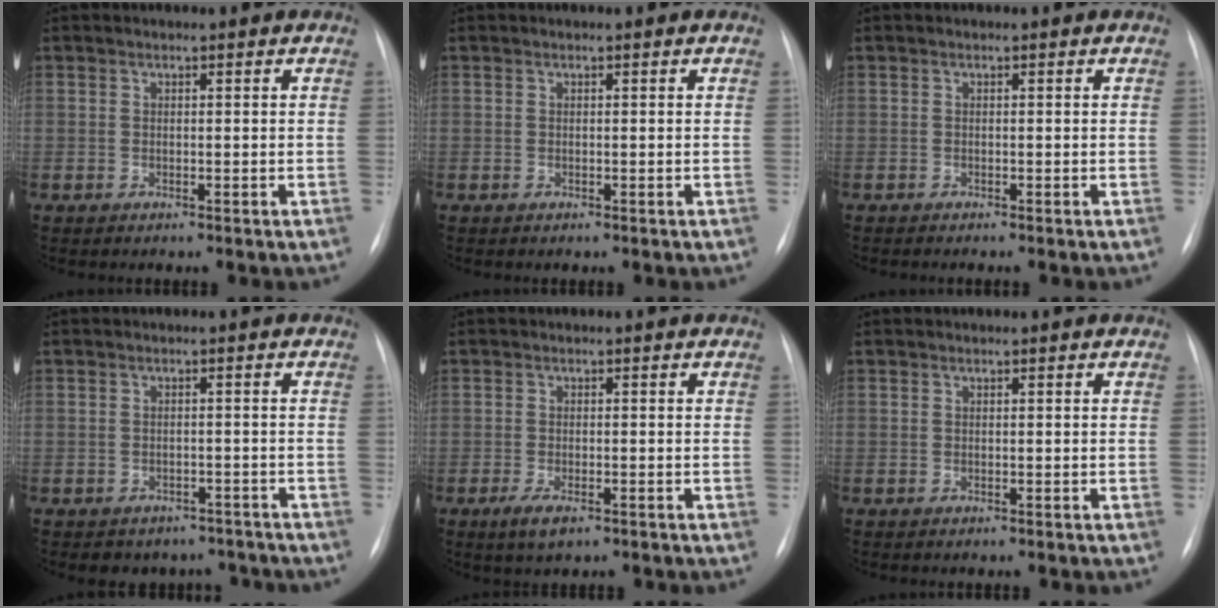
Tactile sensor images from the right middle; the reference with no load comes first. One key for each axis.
{"total": 0.0}
{"total": 0.5, "fx": -0.4, "fy": -0.1, "fz": 0.2, "tx": 0.001, "ty": -0.001, "tz": -0.008}
{"total": 6.4, "fx": -5.4, "fy": 3.4, "fz": 0.2, "tx": 0.012, "ty": 0.019, "tz": -0.058}
{"total": 3.0, "fx": -1.7, "fy": 0.9, "fz": 2.3, "tx": -0.051, "ty": -0.005, "tz": -0.028}
{"total": 0.0}